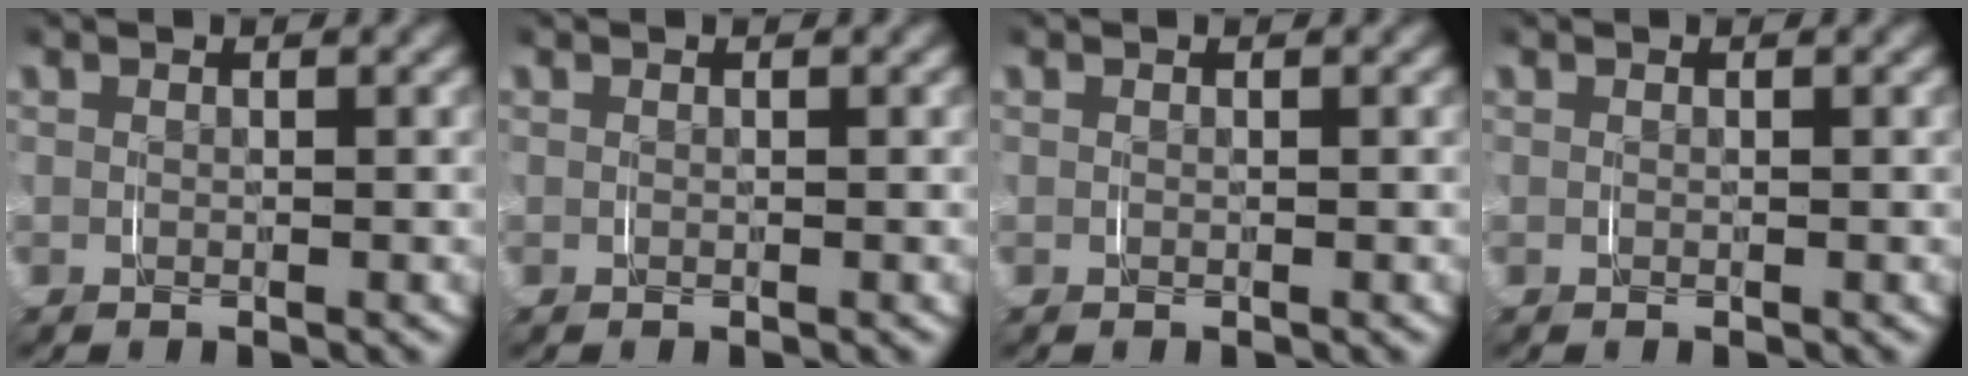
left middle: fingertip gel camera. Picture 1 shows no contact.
{"total": 0.0}
{"total": 0.0}
{"total": 0.0}